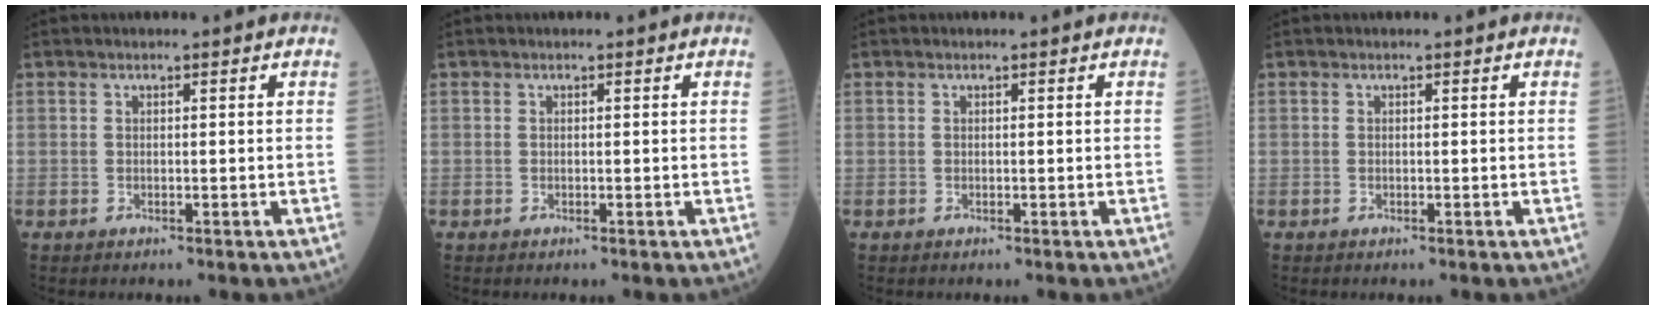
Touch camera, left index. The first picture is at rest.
{"total": 0.0}
{"total": 0.0}
{"total": 0.0}